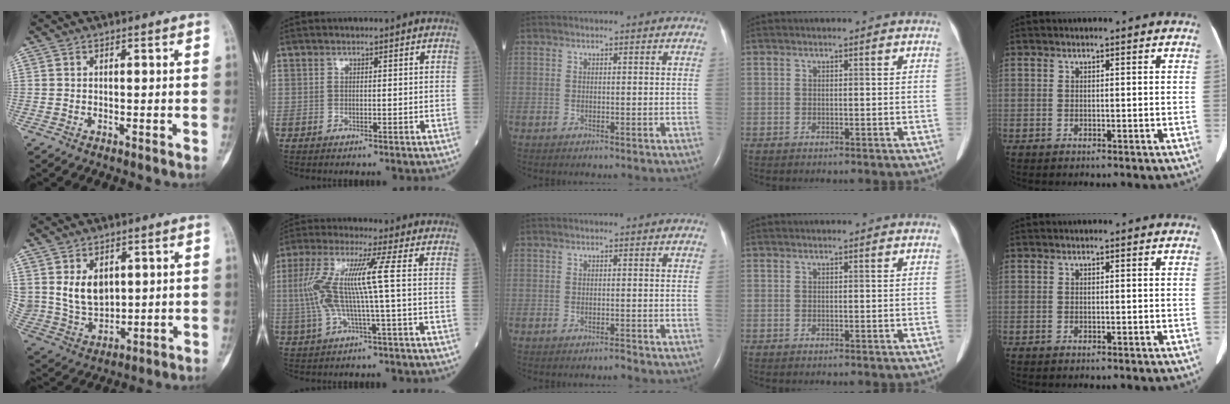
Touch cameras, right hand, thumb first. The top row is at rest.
{"thumb": {"total": 9.2, "force": [3.0, 6.6, 5.7], "torque": [-0.082, -0.016, 0.079]}, "index": {"total": 10.5, "force": [0.4, -0.4, 10.4], "torque": [-0.226, 0.017, 0.005]}, "middle": {"total": 0.8, "force": [-0.7, -0.1, 0.3], "torque": [-0.005, -0.001, -0.011]}}